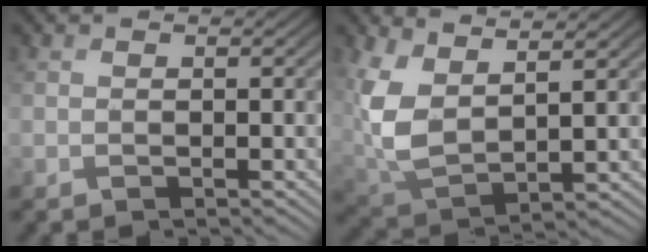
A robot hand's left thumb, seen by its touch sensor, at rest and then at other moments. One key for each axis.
{"total": 8.8, "fx": 4.5, "fy": 4.0, "fz": 6.5, "tx": -0.185, "ty": -0.001, "tz": 0.093}